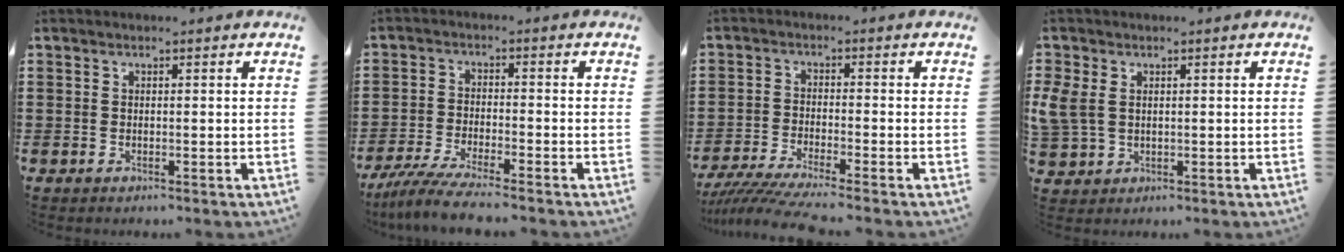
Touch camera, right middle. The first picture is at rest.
{"total": 5.6, "force": [-5.0, -0.1, 2.5], "torque": [-0.063, -0.021, -0.097]}
{"total": 5.0, "force": [-4.5, -0.4, 2.1], "torque": [-0.065, -0.026, -0.093]}
{"total": 3.9, "force": [1.3, 2.7, 2.5], "torque": [-0.072, 0.003, 0.022]}